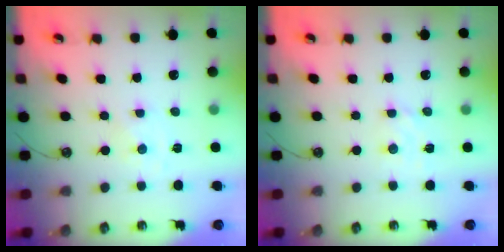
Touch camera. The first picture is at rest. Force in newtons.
{"total": 3.3, "press": 3.3, "slide": 0.3}